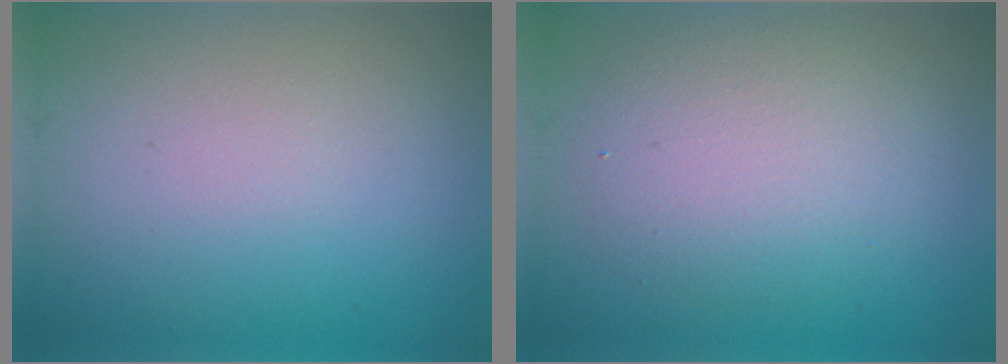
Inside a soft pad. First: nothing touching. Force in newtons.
{"total": 4.6, "press": 4.6, "slide": 0.6}